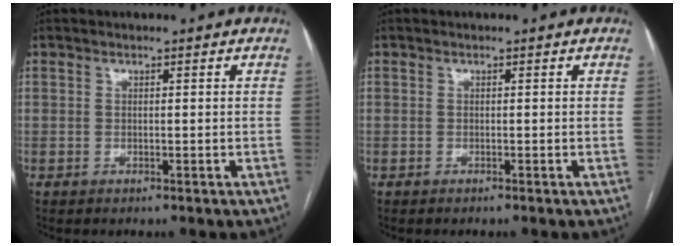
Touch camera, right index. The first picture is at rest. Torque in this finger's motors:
{"motor_torque": [-0.05, -0.01, 0.05, -0.01]}